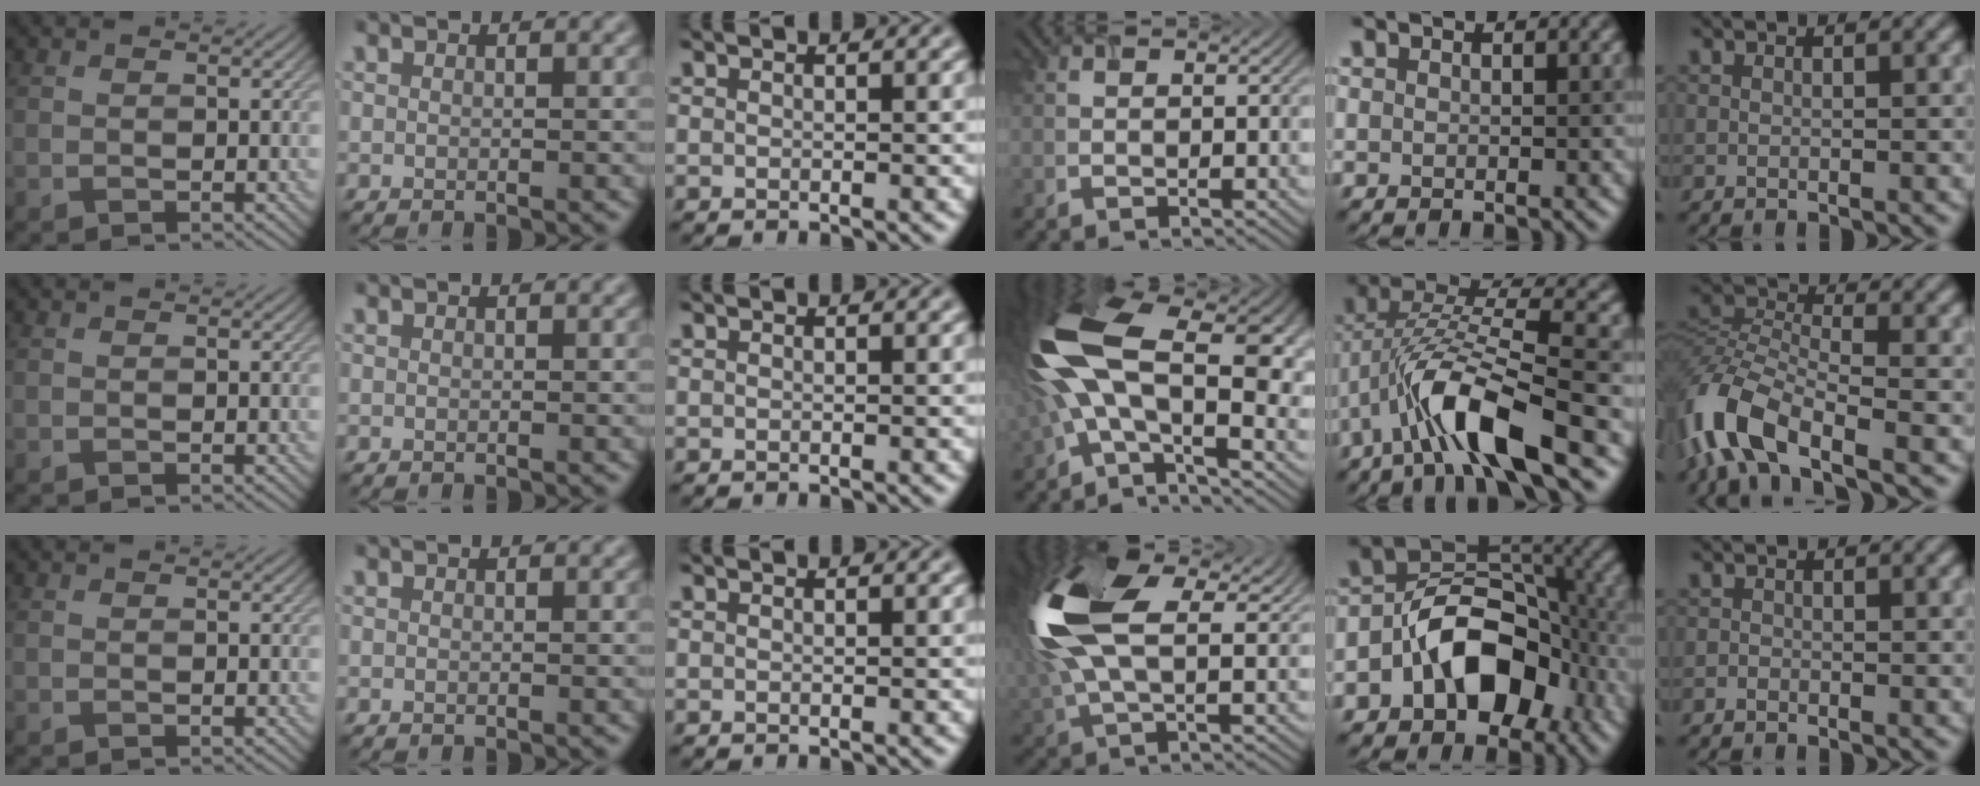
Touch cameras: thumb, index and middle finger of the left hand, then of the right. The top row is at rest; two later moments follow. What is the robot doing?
{"motion": "lift_and_place", "object": "timer"}